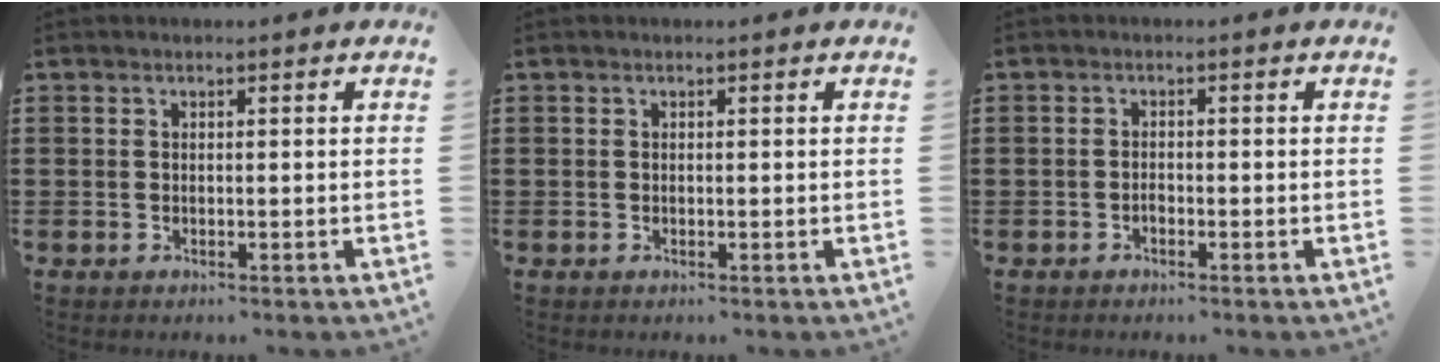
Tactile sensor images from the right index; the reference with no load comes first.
{"total": 0.0}
{"total": 1.0, "force": [-0.7, 0.5, 0.4], "torque": [-0.010, -0.002, -0.012]}